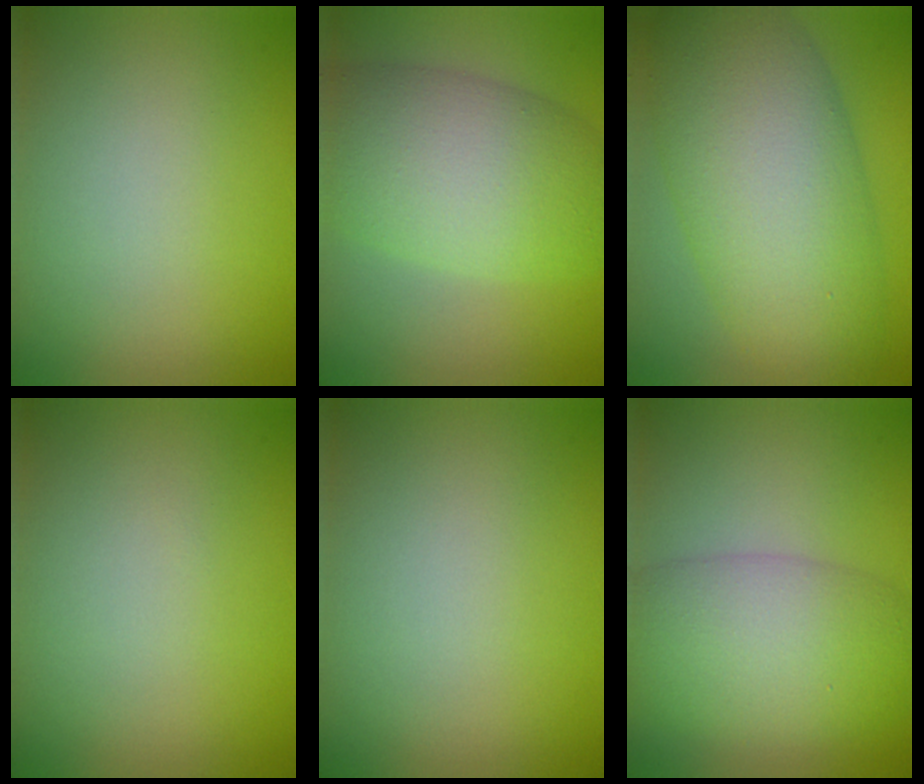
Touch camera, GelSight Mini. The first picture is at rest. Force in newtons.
{"total": 9.0, "press": 9.0, "slide": 0.3}
{"total": 11.6, "press": 11.6, "slide": 0.4}
{"total": 0.0}
{"total": 0.0}
{"total": 7.8, "press": 7.8, "slide": 0.2}